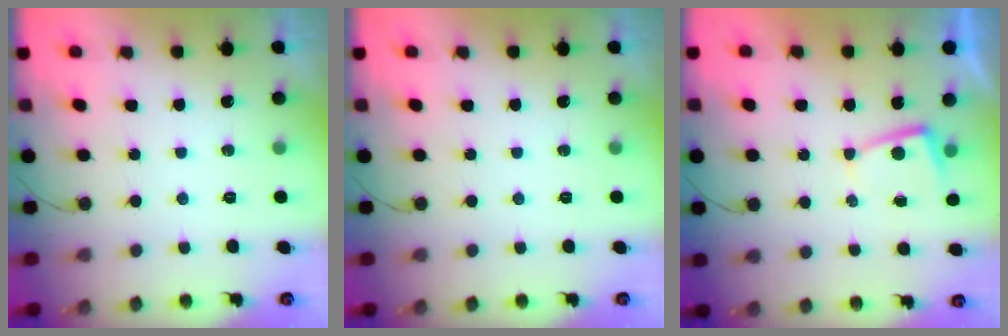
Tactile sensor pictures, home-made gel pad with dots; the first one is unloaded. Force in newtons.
{"total": 0.0}
{"total": 2.8, "press": 2.8, "slide": 0.5}